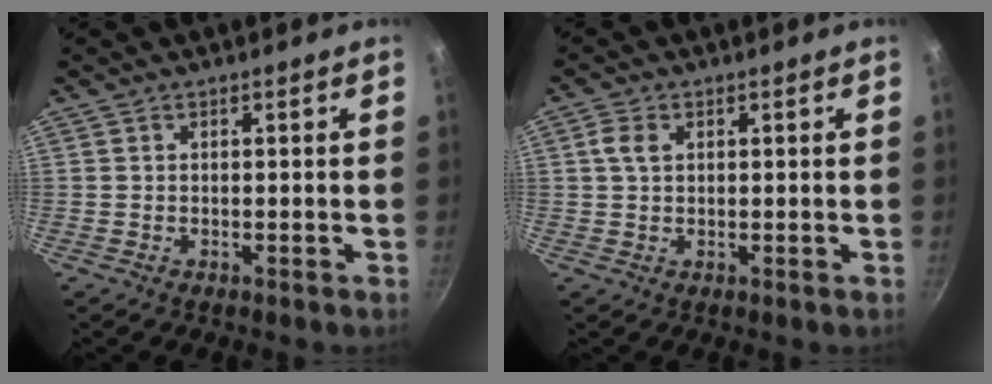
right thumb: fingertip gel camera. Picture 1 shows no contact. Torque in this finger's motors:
{"motor_torque": [-0.59, 0.56, -0.19, 0.25, 0.01]}